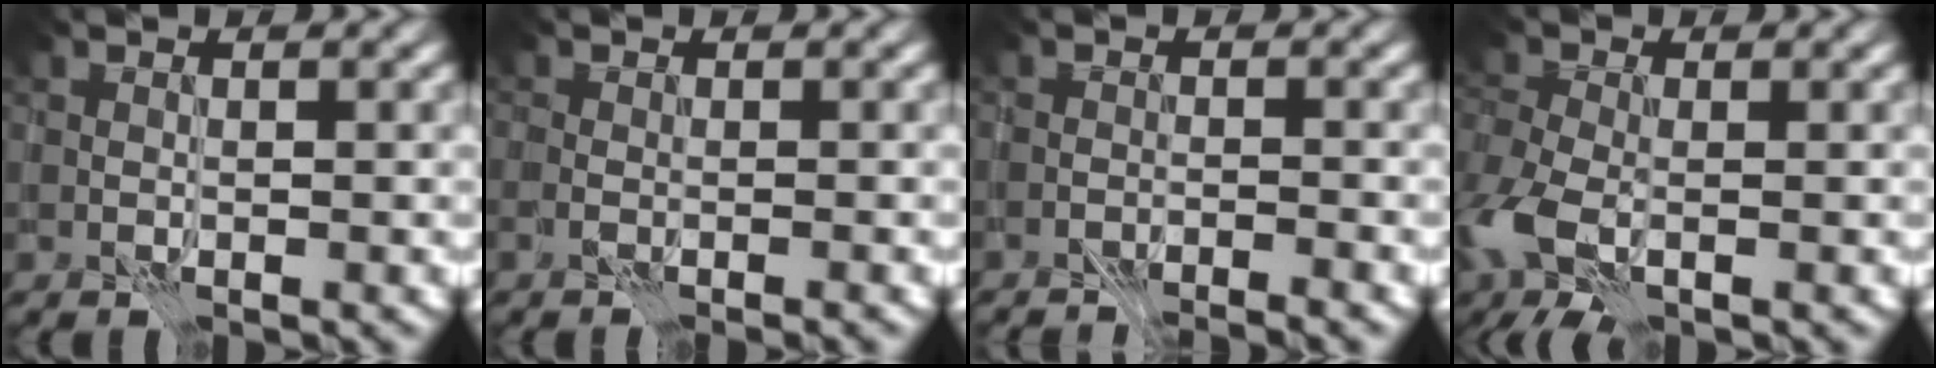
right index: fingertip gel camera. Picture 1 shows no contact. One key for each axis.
{"total": 1.3, "fx": -0.9, "fy": 0.4, "fz": 0.8, "tx": 0.001, "ty": 0.001, "tz": -0.014}
{"total": 3.1, "fx": -3.1, "fy": 0.1, "fz": 0.5, "tx": -0.008, "ty": 0.004, "tz": -0.045}
{"total": 5.8, "fx": -2.2, "fy": 3.0, "fz": 4.4, "tx": -0.093, "ty": -0.015, "tz": -0.040}